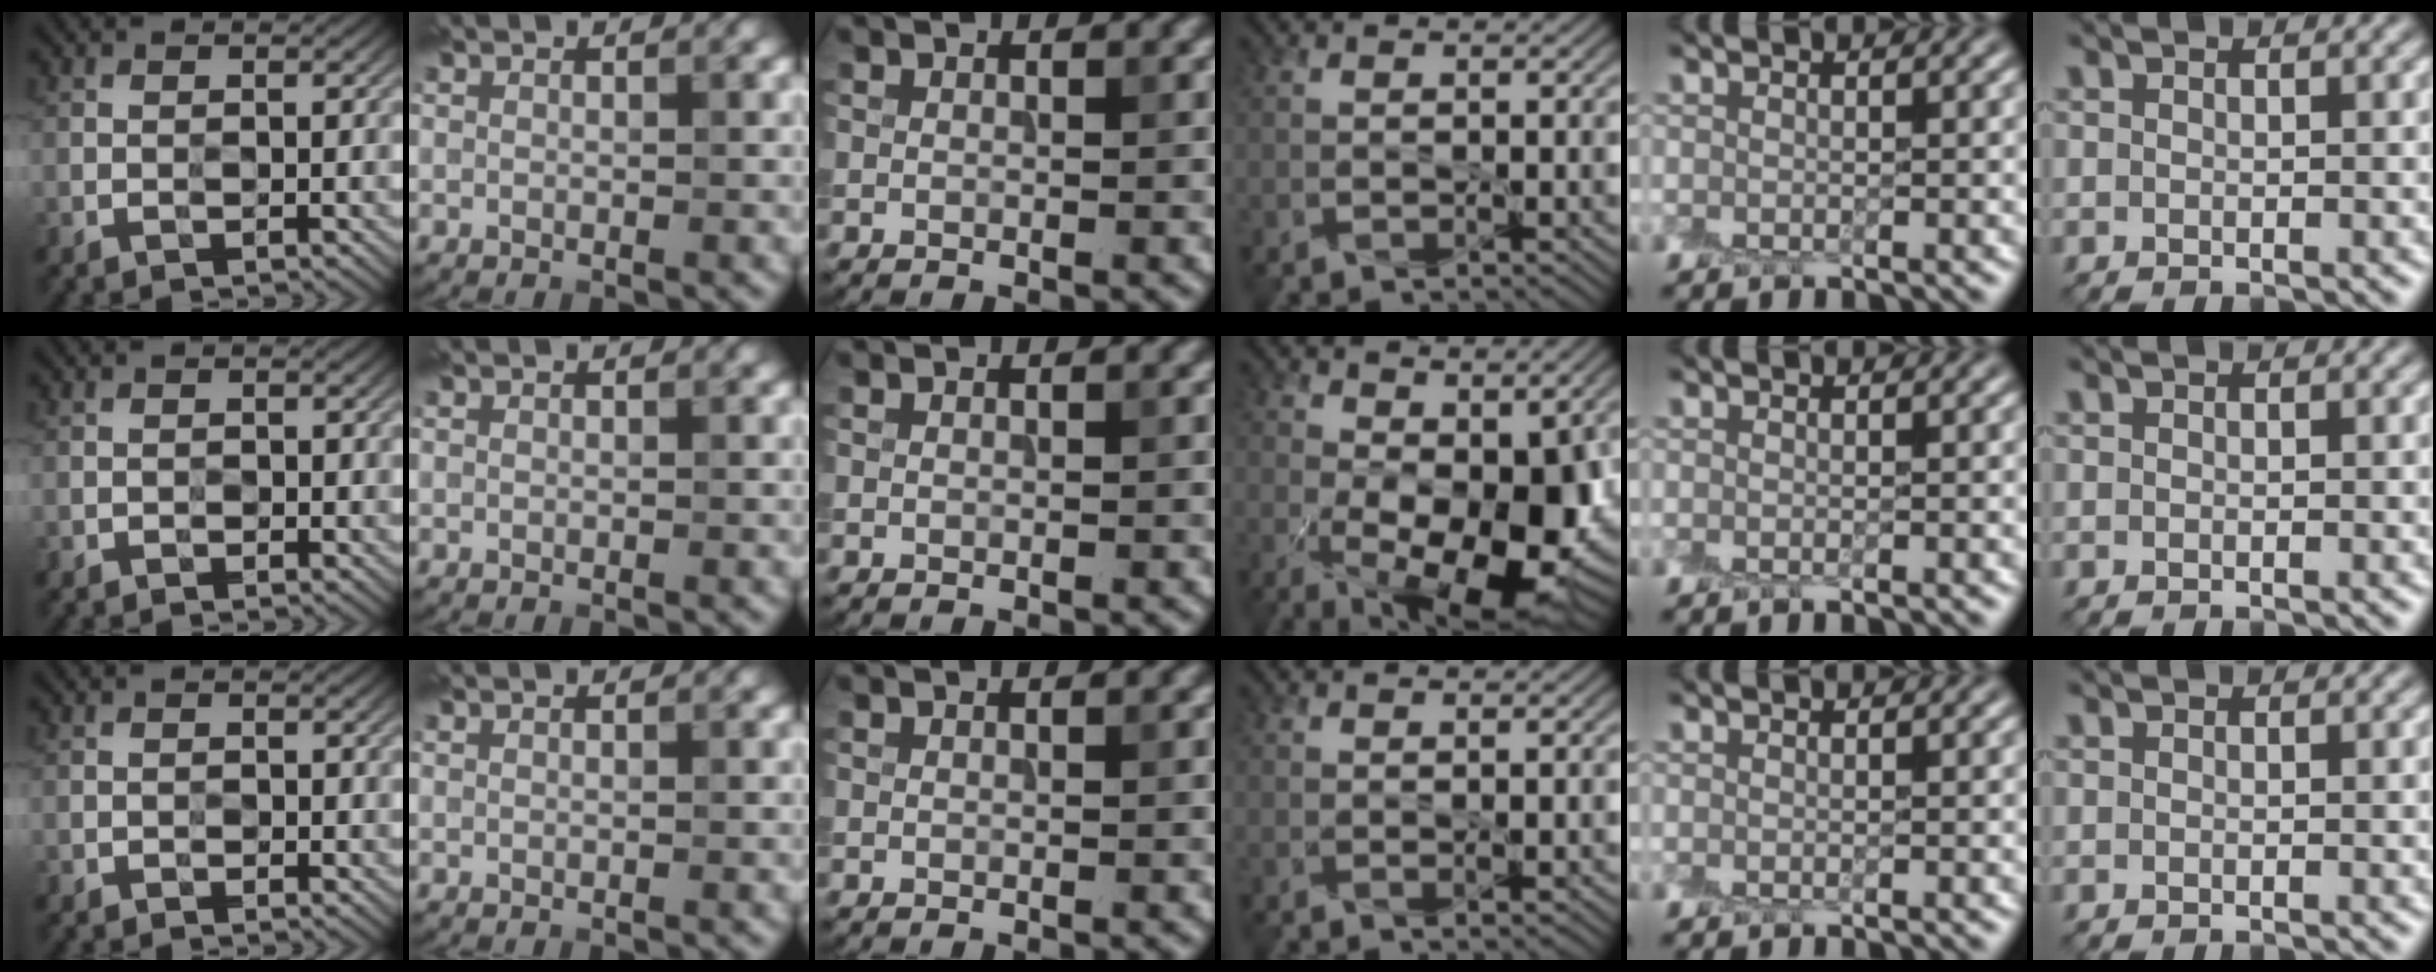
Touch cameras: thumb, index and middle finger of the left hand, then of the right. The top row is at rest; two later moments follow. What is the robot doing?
{"motion": "peel", "object": "cling film"}